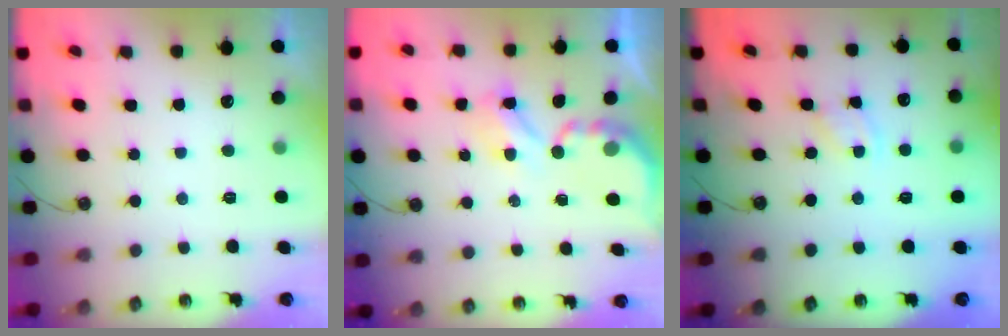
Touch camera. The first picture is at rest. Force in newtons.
{"total": 5.4, "press": 5.4, "slide": 0.4}
{"total": 2.1, "press": 2.1, "slide": 0.4}